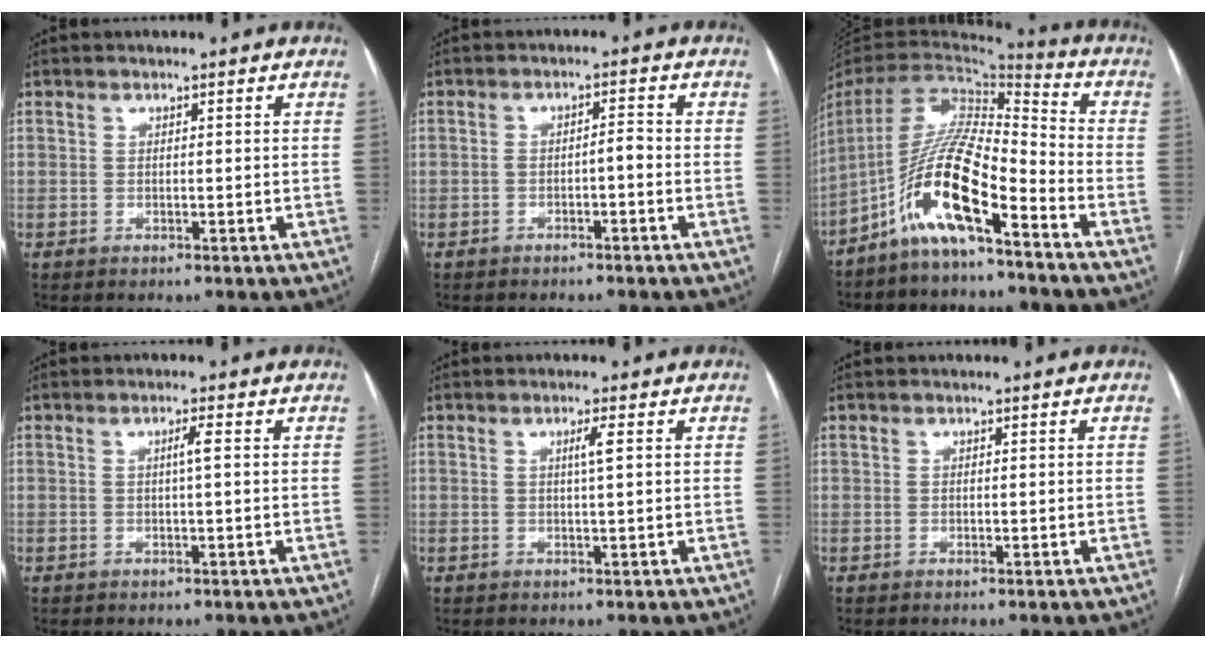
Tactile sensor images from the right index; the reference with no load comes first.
{"total": 2.2, "force": [-0.9, 0.5, 1.9], "torque": [-0.029, 0.008, -0.015]}
{"total": 13.7, "force": [-7.8, 2.1, 11.0], "torque": [-0.214, 0.007, -0.146]}
{"total": 1.6, "force": [0.2, -0.3, 1.6], "torque": [-0.026, 0.001, 0.003]}
{"total": 1.9, "force": [0.5, -0.4, 1.8], "torque": [-0.031, -0.001, 0.010]}
{"total": 0.0}